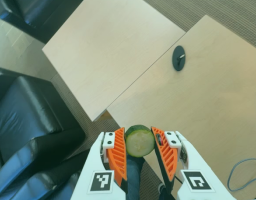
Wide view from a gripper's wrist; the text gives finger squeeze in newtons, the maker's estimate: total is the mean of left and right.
{"total": 14.0, "left": 14.1, "right": 13.9}